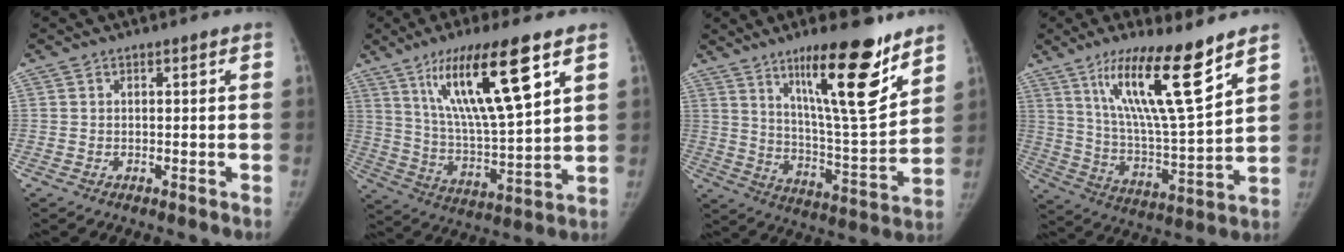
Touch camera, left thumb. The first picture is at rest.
{"total": 19.0, "force": [9.4, 3.6, 16.1], "torque": [-0.275, -0.043, 0.173]}
{"total": 19.5, "force": [12.4, 3.9, 14.6], "torque": [-0.195, -0.081, 0.206]}
{"total": 18.2, "force": [11.1, 2.4, 14.2], "torque": [-0.231, -0.067, 0.204]}